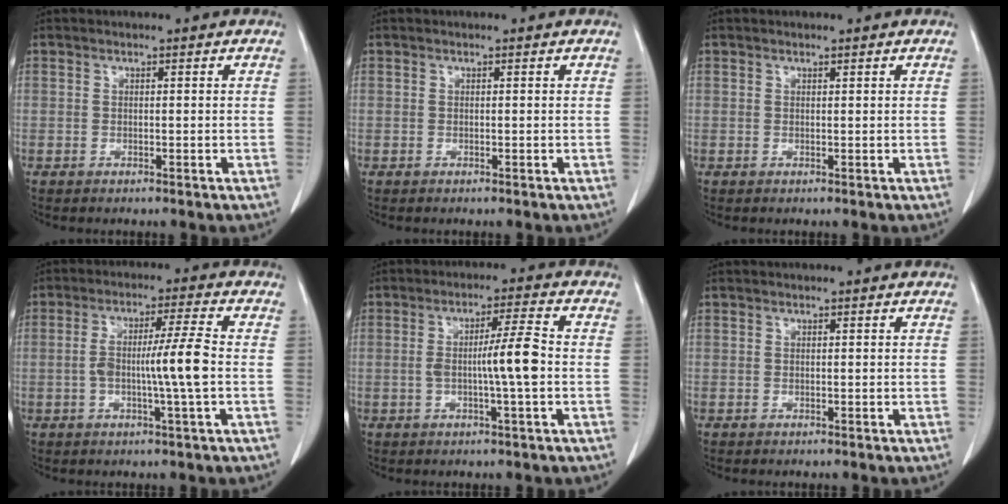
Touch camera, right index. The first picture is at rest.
{"total": 0.0}
{"total": 0.0}
{"total": 7.9, "force": [-1.1, -0.7, 7.8], "torque": [-0.142, 0.005, -0.019]}
{"total": 6.6, "force": [-0.8, -0.3, 6.5], "torque": [-0.111, 0.003, -0.015]}
{"total": 0.0}